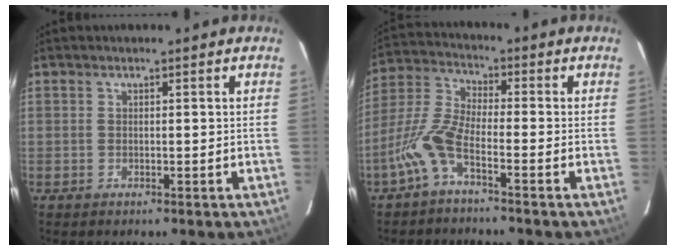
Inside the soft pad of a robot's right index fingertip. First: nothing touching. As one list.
[{"total": 7.5, "force": [-4.1, 1.8, 6.0], "torque": [-0.142, 0.006, -0.089]}]